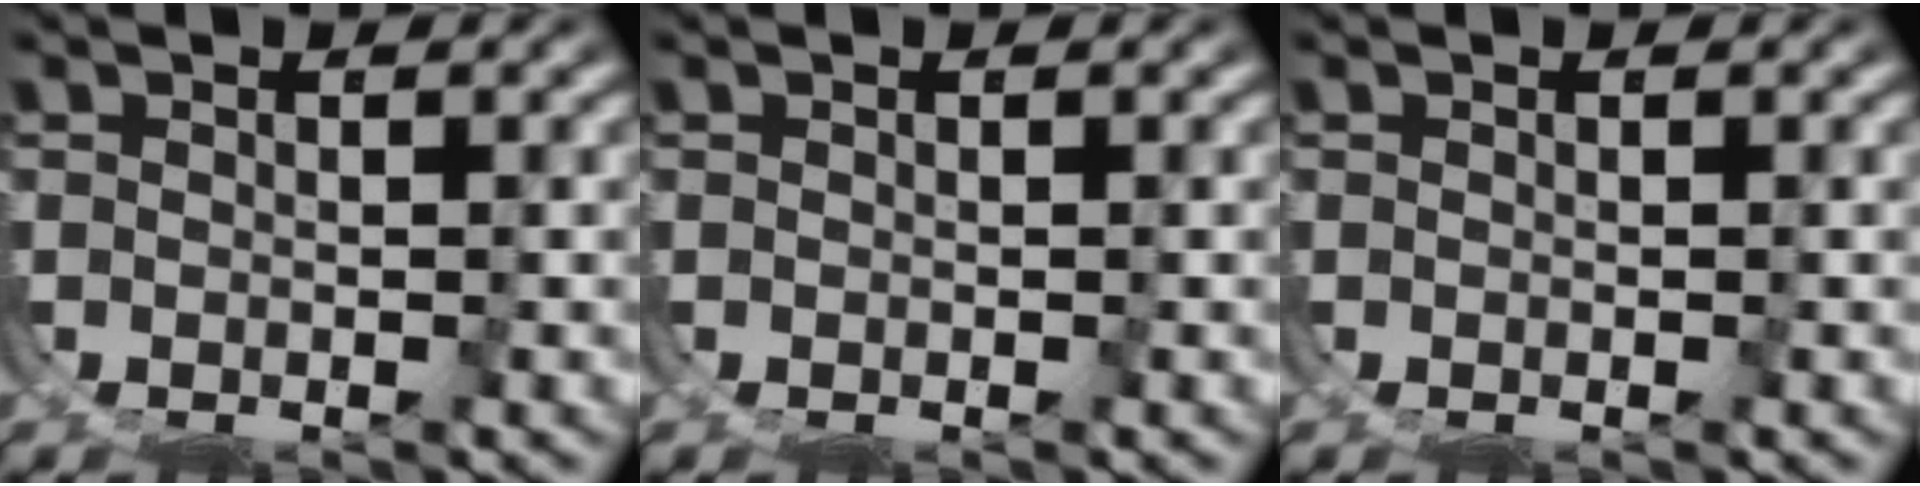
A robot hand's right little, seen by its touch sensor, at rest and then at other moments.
{"total": 0.0}
{"total": 0.0}